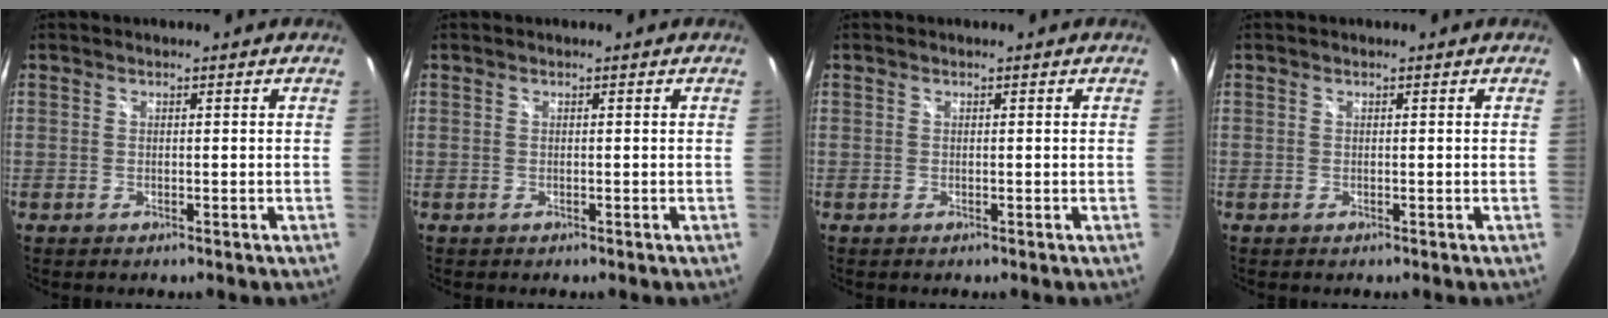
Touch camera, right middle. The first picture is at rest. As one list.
[{"total": 0.0}, {"total": 0.0}, {"total": 0.0}]